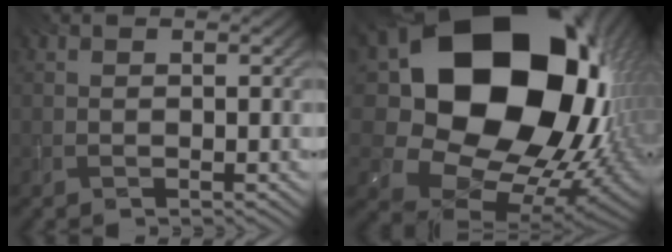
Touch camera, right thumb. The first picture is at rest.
{"total": 22.8, "force": [5.3, 18.1, 12.7], "torque": [-0.305, -0.030, 0.137]}